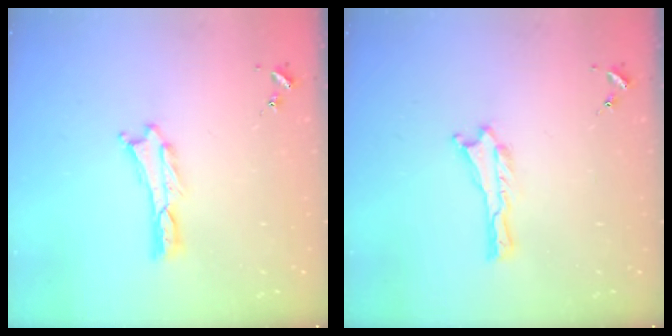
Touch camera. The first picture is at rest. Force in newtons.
{"total": 0.0}